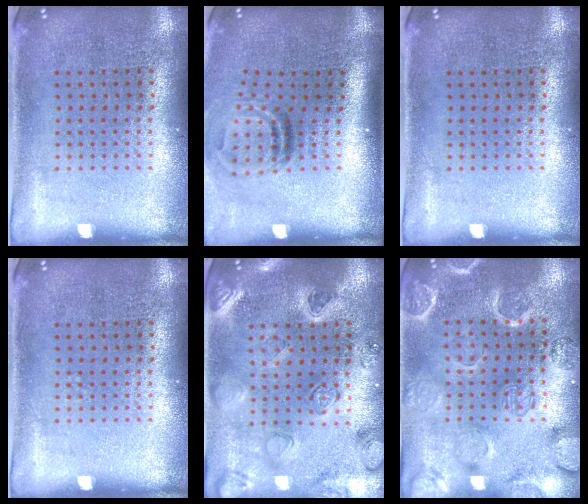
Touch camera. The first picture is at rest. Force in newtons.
{"total": 2.0, "press": 1.1, "slide": 1.6}
{"total": 0.0}
{"total": 0.0}
{"total": 2.2, "press": 2.2, "slide": 0.2}
{"total": 2.9, "press": 2.8, "slide": 0.3}